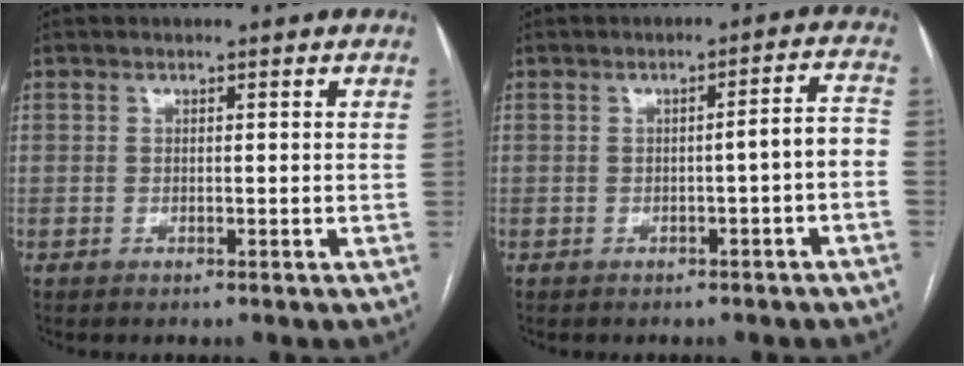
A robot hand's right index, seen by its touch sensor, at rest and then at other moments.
{"total": 3.9, "force": [-1.4, 0.2, 3.7], "torque": [-0.039, 0.017, -0.019]}